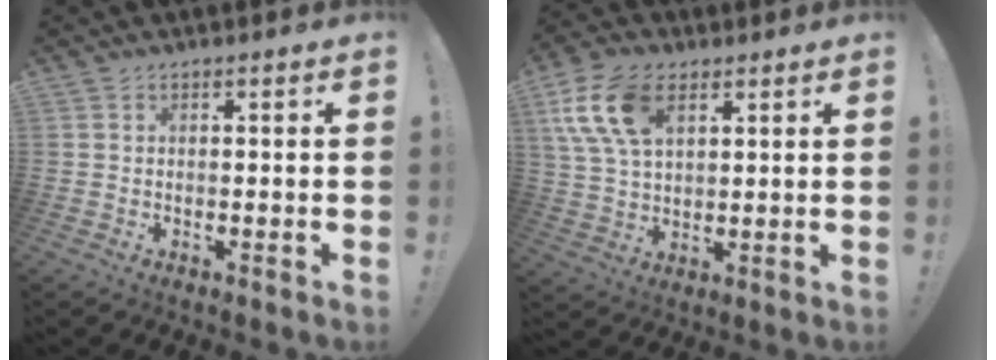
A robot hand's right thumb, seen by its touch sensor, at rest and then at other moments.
{"total": 14.3, "force": [6.0, 8.6, 9.8], "torque": [-0.194, -0.006, 0.115]}